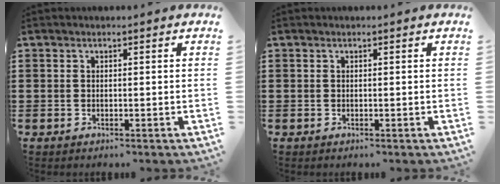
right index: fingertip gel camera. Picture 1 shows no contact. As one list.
[{"total": 0.0}]